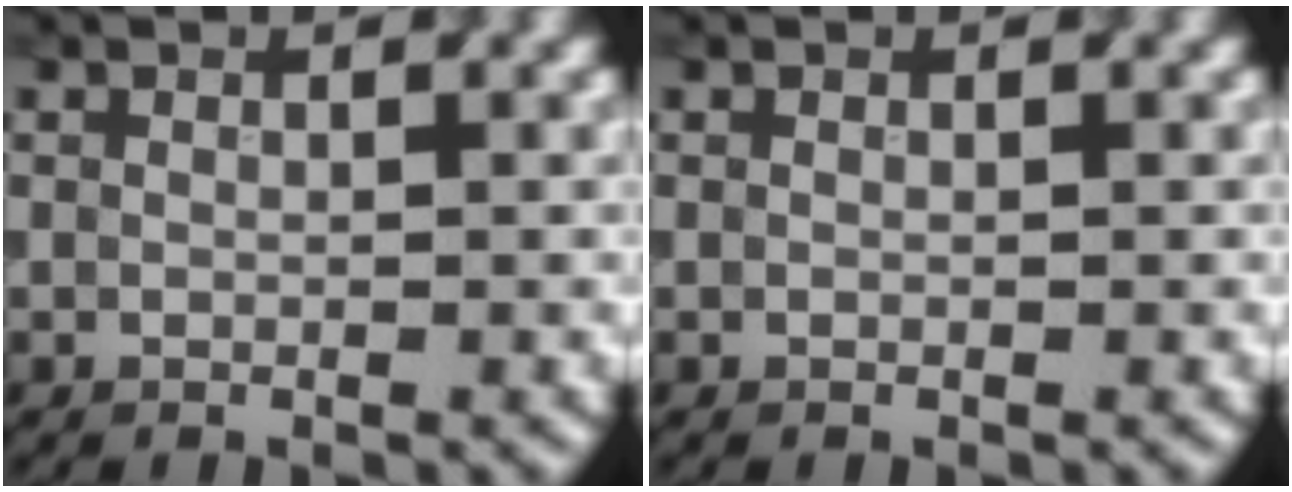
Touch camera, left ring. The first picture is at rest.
{"total": 0.0}